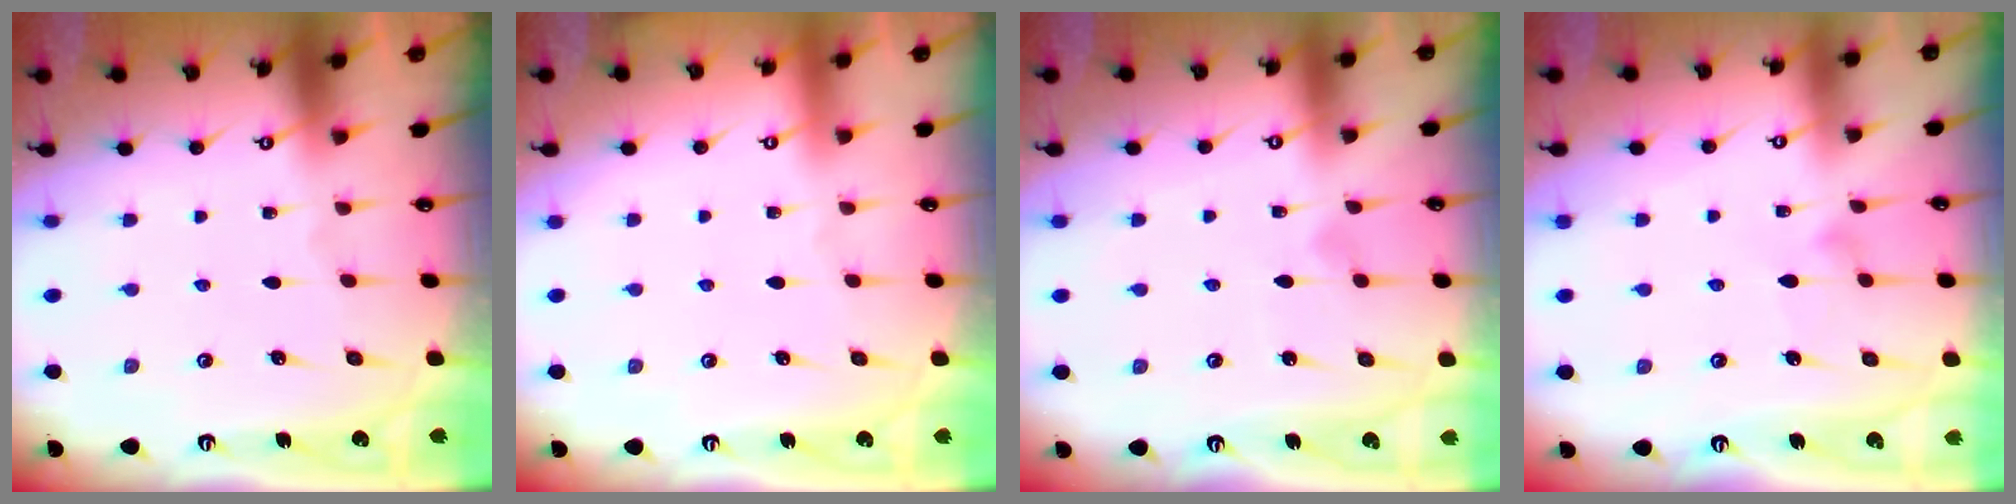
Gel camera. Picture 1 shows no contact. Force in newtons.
{"total": 3.9, "press": 3.9, "slide": 0.1}
{"total": 5.9, "press": 5.9, "slide": 0.4}
{"total": 4.1, "press": 4.1, "slide": 0.2}